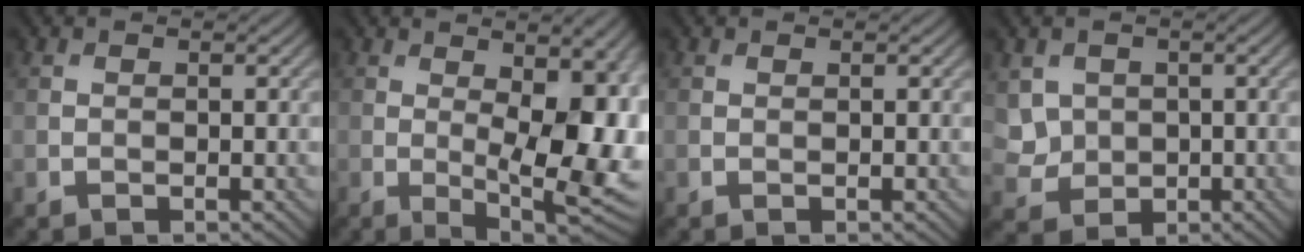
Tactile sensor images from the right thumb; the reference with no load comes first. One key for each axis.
{"total": 14.0, "fx": 0.5, "fy": 5.3, "fz": 12.9, "tx": -0.160, "ty": -0.001, "tz": 0.016}
{"total": 0.0}
{"total": 4.9, "fx": 0.8, "fy": 4.3, "fz": 2.0, "tx": -0.068, "ty": -0.009, "tz": 0.015}